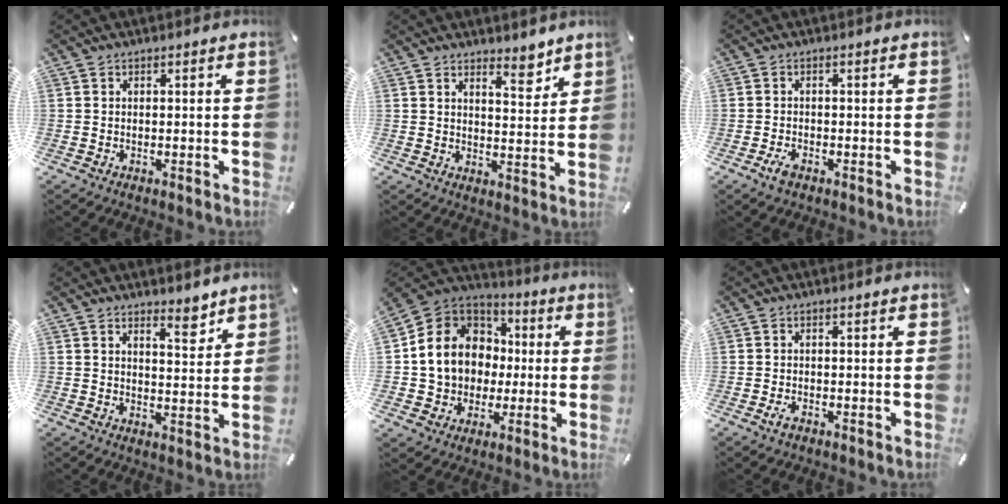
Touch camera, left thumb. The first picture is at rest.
{"total": 6.0, "force": [5.0, 2.3, 2.2], "torque": [-0.009, -0.042, 0.083]}
{"total": 2.4, "force": [-1.3, 1.1, 1.7], "torque": [-0.044, -0.001, -0.029]}
{"total": 5.5, "force": [4.7, 1.9, 2.2], "torque": [-0.007, -0.041, 0.076]}
{"total": 14.2, "force": [-0.2, 13.2, 5.3], "torque": [-0.118, 0.009, 0.008]}
{"total": 1.6, "force": [-0.7, 0.7, 1.3], "torque": [-0.032, -0.002, -0.015]}